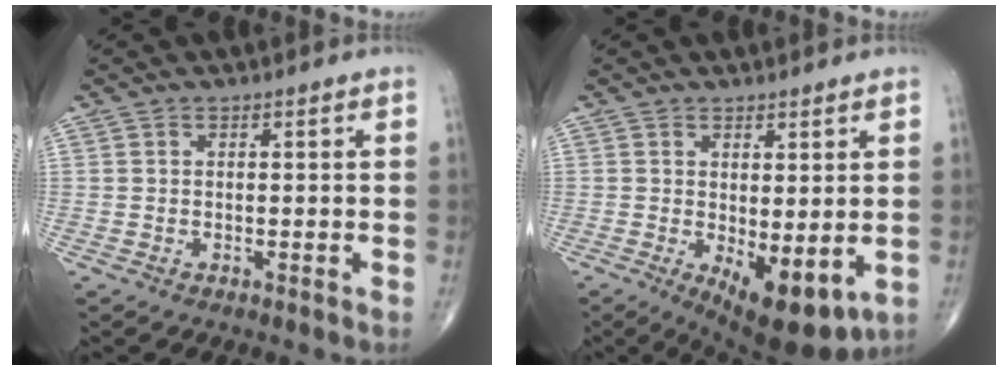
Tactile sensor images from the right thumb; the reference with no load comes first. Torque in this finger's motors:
{"motor_torque": [-0.15, 0.77, 0.16, -0.14, 0.08]}